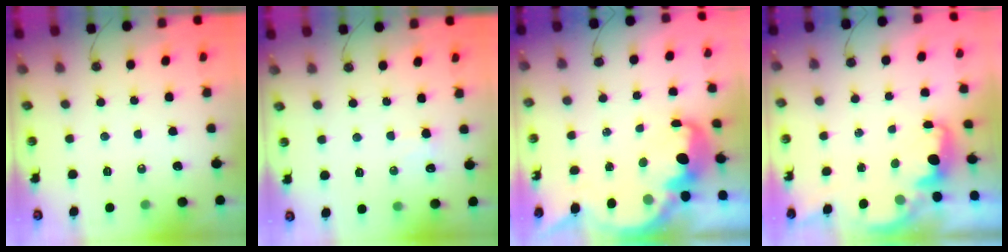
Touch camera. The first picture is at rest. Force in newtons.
{"total": 6.2, "press": 6.1, "slide": 0.9}
{"total": 7.7, "press": 7.7, "slide": 0.6}
{"total": 1.8, "press": 1.7, "slide": 0.7}